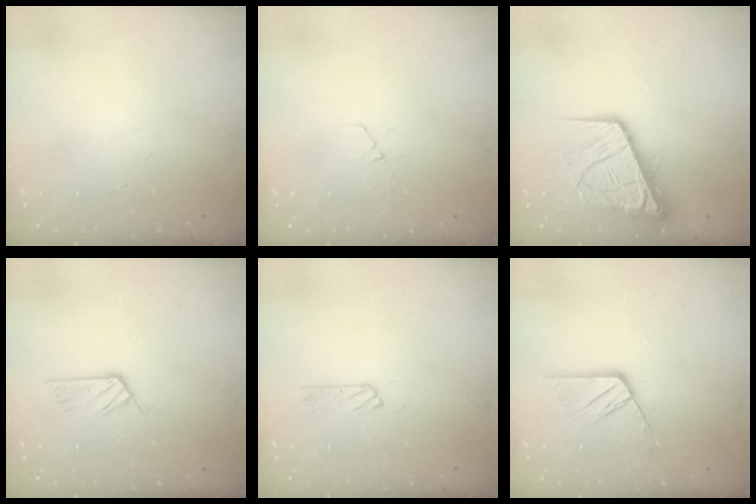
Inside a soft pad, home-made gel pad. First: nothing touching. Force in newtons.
{"total": 3.3, "press": 3.3, "slide": 0.4}
{"total": 15.4, "press": 15.3, "slide": 1.8}
{"total": 4.7, "press": 4.7, "slide": 0.2}
{"total": 5.5, "press": 5.5, "slide": 0.3}
{"total": 9.6, "press": 9.6, "slide": 0.5}